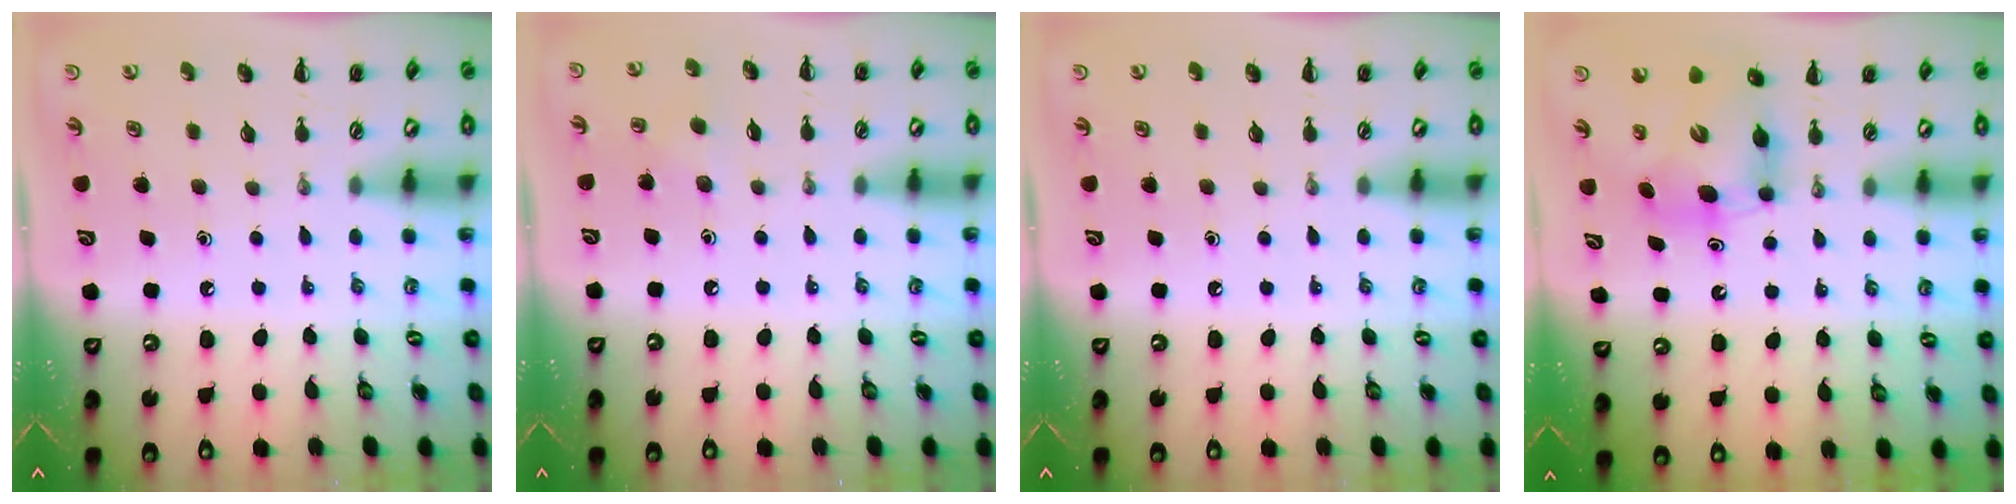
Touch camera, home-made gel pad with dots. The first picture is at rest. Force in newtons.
{"total": 3.6, "press": 3.5, "slide": 1.1}
{"total": 0.0}
{"total": 8.4, "press": 8.2, "slide": 1.7}